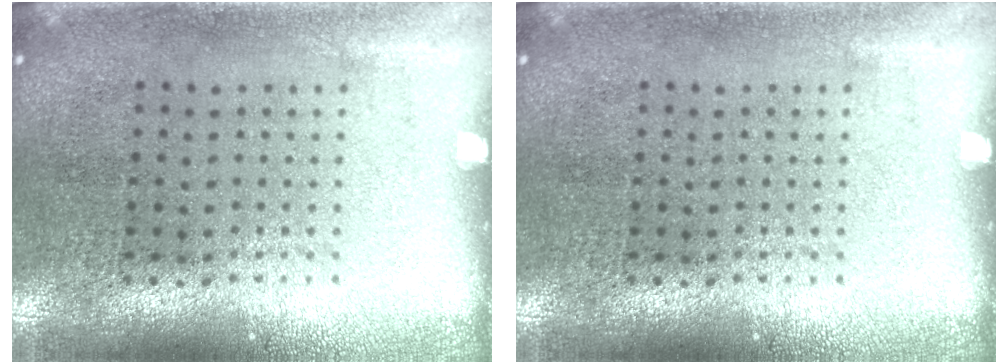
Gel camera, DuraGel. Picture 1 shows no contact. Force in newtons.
{"total": 0.0}